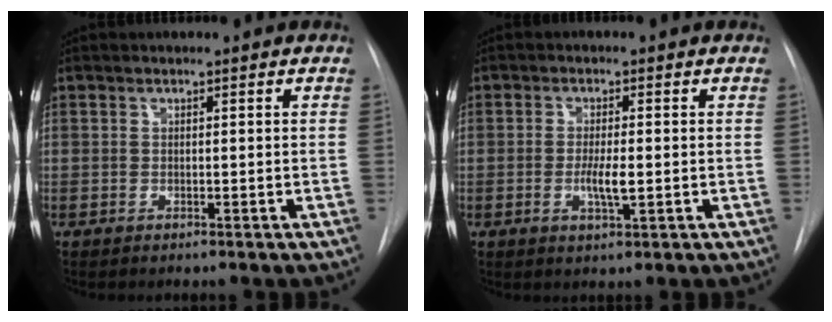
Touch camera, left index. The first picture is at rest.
{"total": 3.5, "force": [-0.6, 0.6, 3.4], "torque": [-0.065, -0.005, -0.009]}